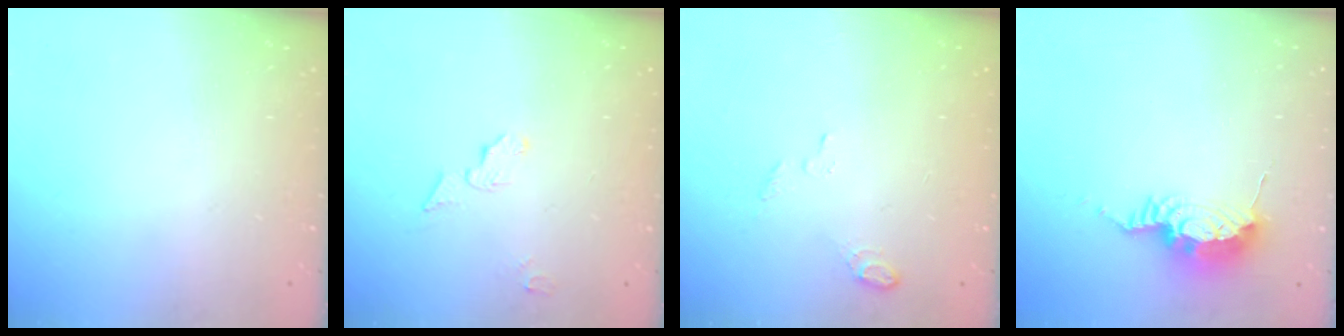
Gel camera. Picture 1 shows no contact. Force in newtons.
{"total": 5.6, "press": 5.6, "slide": 0.3}
{"total": 4.1, "press": 4.0, "slide": 0.9}
{"total": 9.4, "press": 9.4, "slide": 0.9}